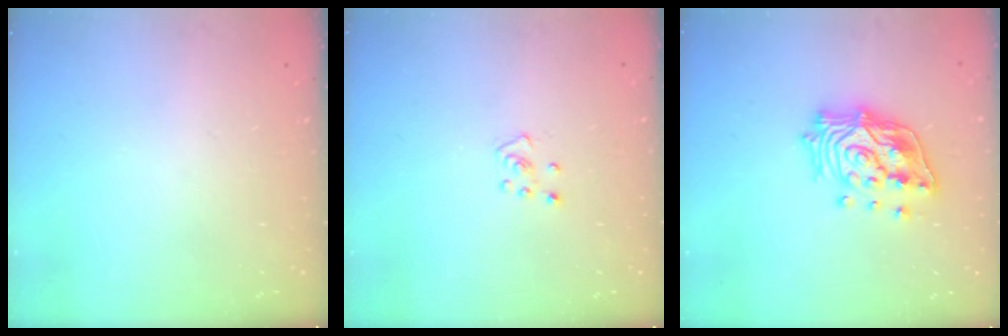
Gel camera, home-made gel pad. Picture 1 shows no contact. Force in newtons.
{"total": 4.0, "press": 4.0, "slide": 0.4}
{"total": 17.6, "press": 17.4, "slide": 2.6}